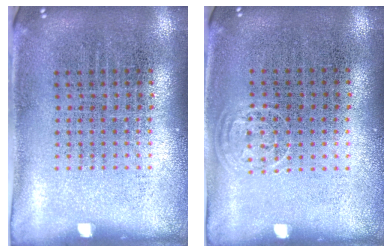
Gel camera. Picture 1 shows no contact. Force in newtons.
{"total": 0.8, "press": 0.6, "slide": 0.5}